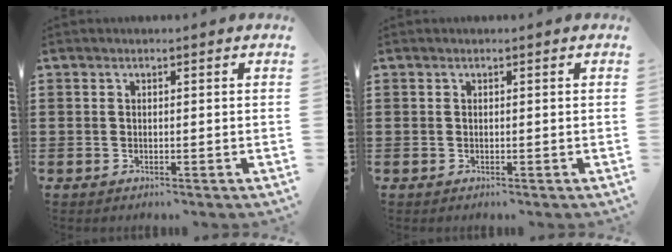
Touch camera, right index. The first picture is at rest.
{"total": 0.0}